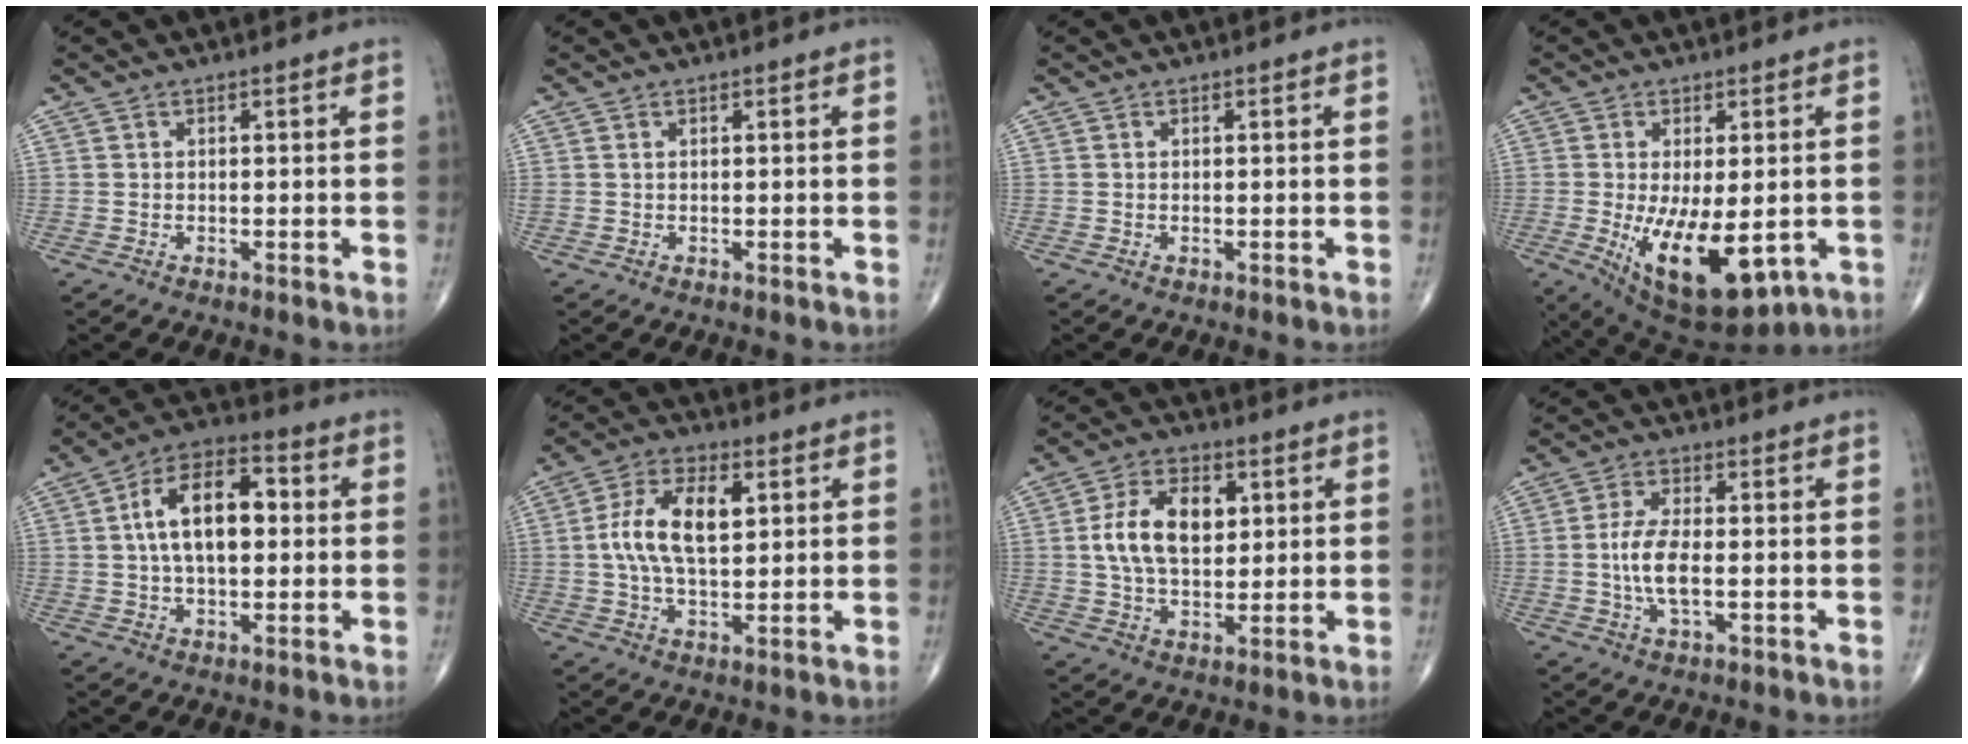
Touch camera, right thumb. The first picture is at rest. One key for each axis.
{"total": 0.0}
{"total": 0.0}
{"total": 15.5, "fx": -4.0, "fy": 6.9, "fz": 13.3, "tx": -0.224, "ty": -0.022, "tz": -0.038}
{"total": 13.8, "fx": 1.4, "fy": 7.5, "fz": 11.5, "tx": -0.185, "ty": 0.026, "tz": 0.015}
{"total": 11.7, "fx": 2.0, "fy": 5.9, "fz": 9.9, "tx": -0.184, "ty": 0.008, "tz": 0.034}
{"total": 11.9, "fx": 2.2, "fy": 7.3, "fz": 9.1, "tx": -0.146, "ty": 0.000, "tz": 0.038}
{"total": 7.1, "fx": -0.9, "fy": 2.9, "fz": 6.4, "tx": -0.139, "ty": 0.003, "tz": -0.019}